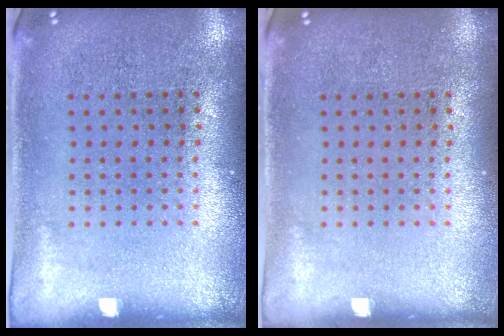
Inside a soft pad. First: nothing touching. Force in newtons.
{"total": 0.0}